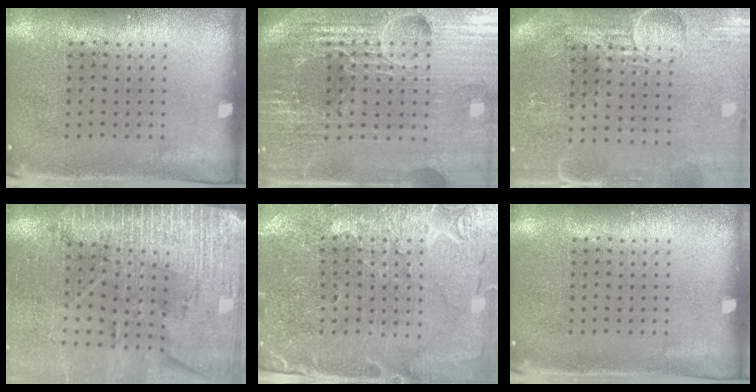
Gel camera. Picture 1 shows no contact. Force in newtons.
{"total": 6.3, "press": 5.6, "slide": 3.0}
{"total": 4.0, "press": 3.5, "slide": 1.9}
{"total": 3.3, "press": 3.1, "slide": 1.0}
{"total": 1.3, "press": 1.2, "slide": 0.2}
{"total": 0.0}